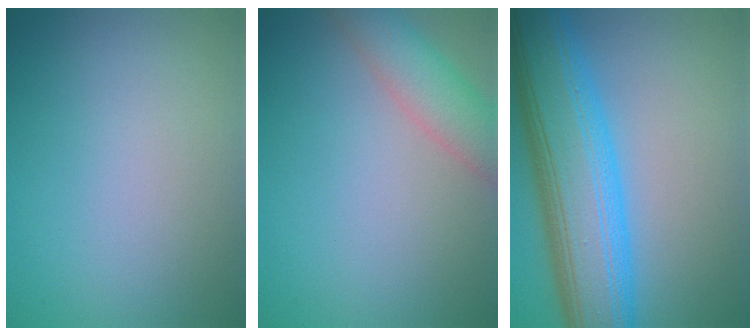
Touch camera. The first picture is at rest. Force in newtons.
{"total": 4.3, "press": 4.3, "slide": 0.1}
{"total": 11.5, "press": 11.5, "slide": 0.2}